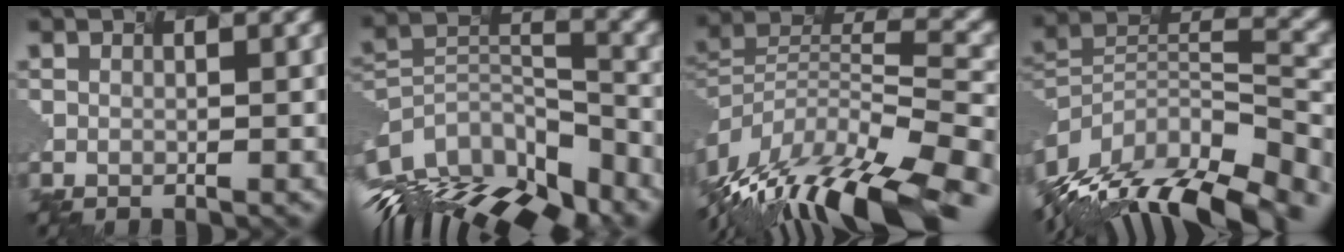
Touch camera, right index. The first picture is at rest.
{"total": 12.7, "force": [-9.7, 5.6, 5.9], "torque": [-0.175, 0.020, -0.135]}
{"total": 14.4, "force": [-11.8, 3.4, 7.6], "torque": [-0.201, 0.007, -0.176]}
{"total": 13.2, "force": [-10.7, 4.4, 6.5], "torque": [-0.188, 0.009, -0.154]}